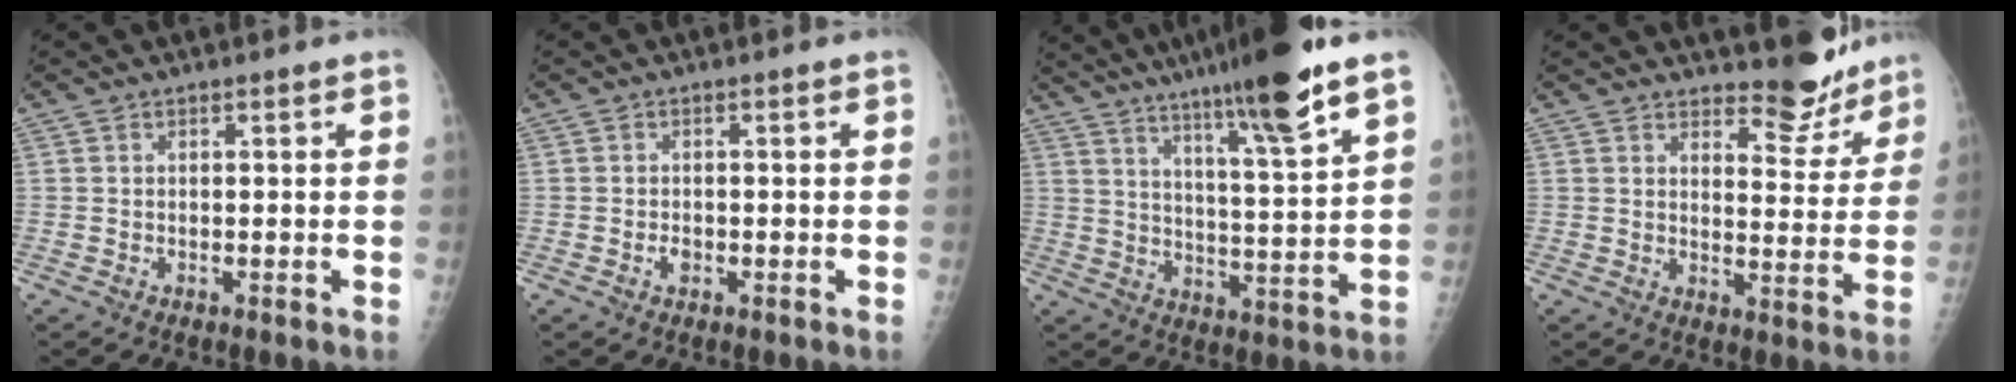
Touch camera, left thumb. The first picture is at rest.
{"total": 1.3, "force": [-0.4, 0.9, 0.9], "torque": [-0.013, 0.001, -0.005]}
{"total": 16.7, "force": [11.4, 0.2, 12.1], "torque": [-0.186, -0.047, 0.177]}
{"total": 8.6, "force": [7.7, 3.0, 2.3], "torque": [0.000, -0.072, 0.102]}